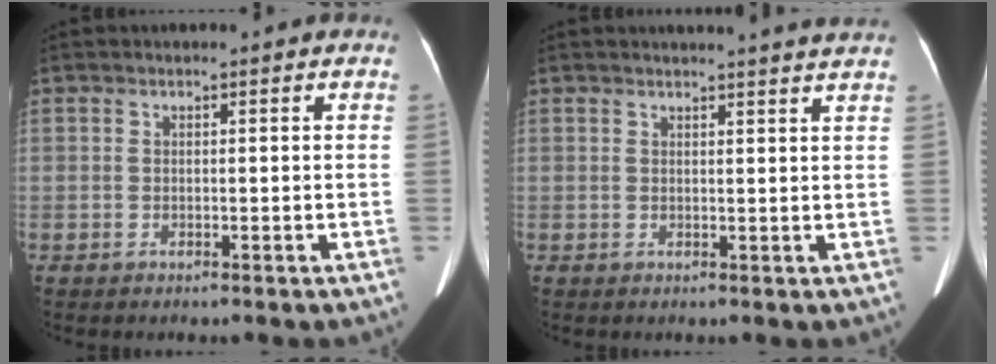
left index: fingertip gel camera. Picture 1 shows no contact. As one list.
[{"total": 7.8, "force": [7.4, -0.8, 2.3], "torque": [-0.023, -0.025, 0.063]}]